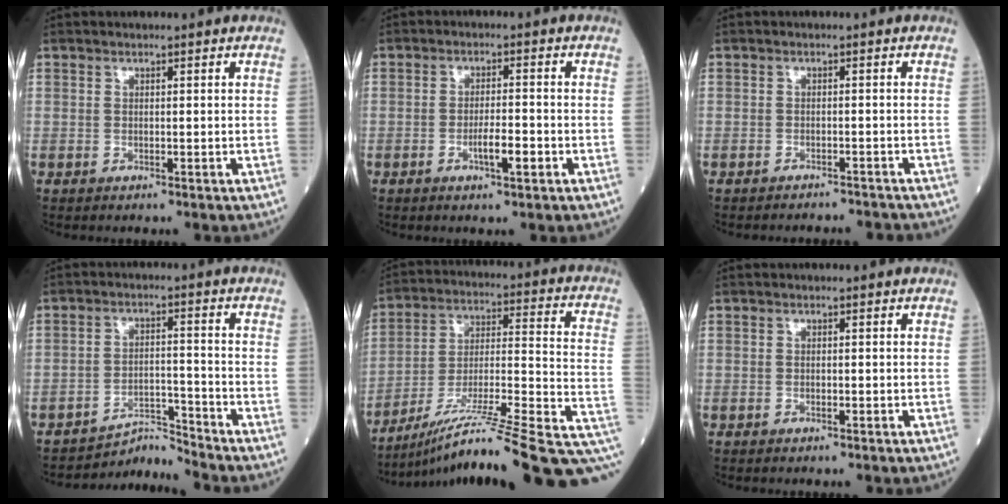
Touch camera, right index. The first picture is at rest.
{"total": 3.9, "force": [-1.5, 0.7, 3.5], "torque": [-0.060, 0.001, -0.026]}
{"total": 4.1, "force": [-4.1, 0.7, -0.5], "torque": [0.012, 0.001, -0.051]}
{"total": 4.9, "force": [-4.6, -0.9, -1.6], "torque": [0.025, 0.012, -0.073]}
{"total": 23.2, "force": [-15.1, 1.4, 17.5], "torque": [-0.205, 0.014, -0.247]}
{"total": 0.6, "force": [-0.2, 0.2, 0.5], "torque": [-0.012, -0.001, -0.004]}